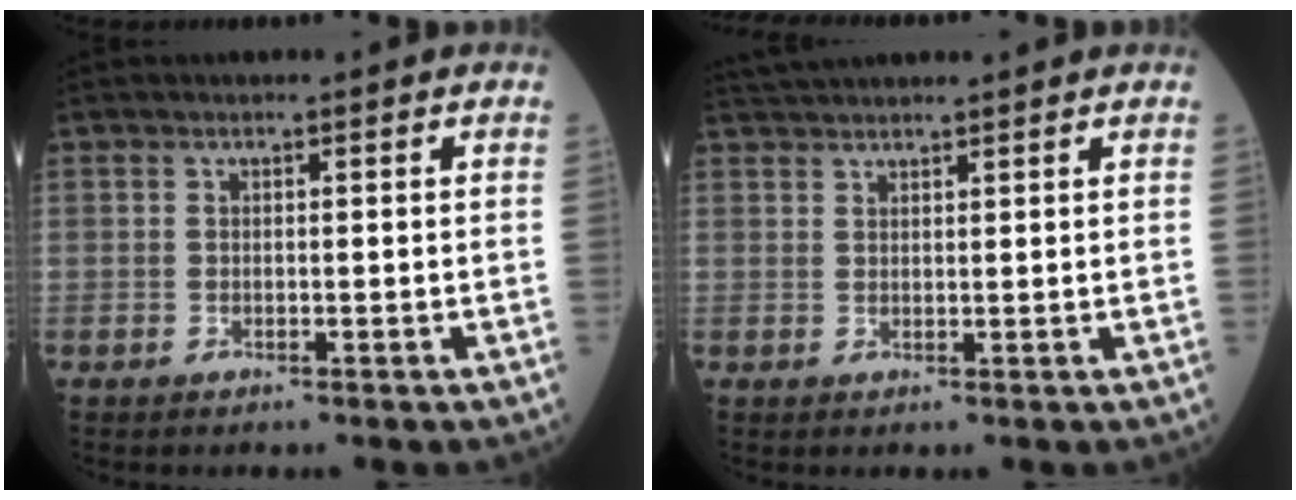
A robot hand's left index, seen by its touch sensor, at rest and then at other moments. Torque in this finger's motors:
{"motor_torque": [0.97, -1.17, 0.16, 0.08]}